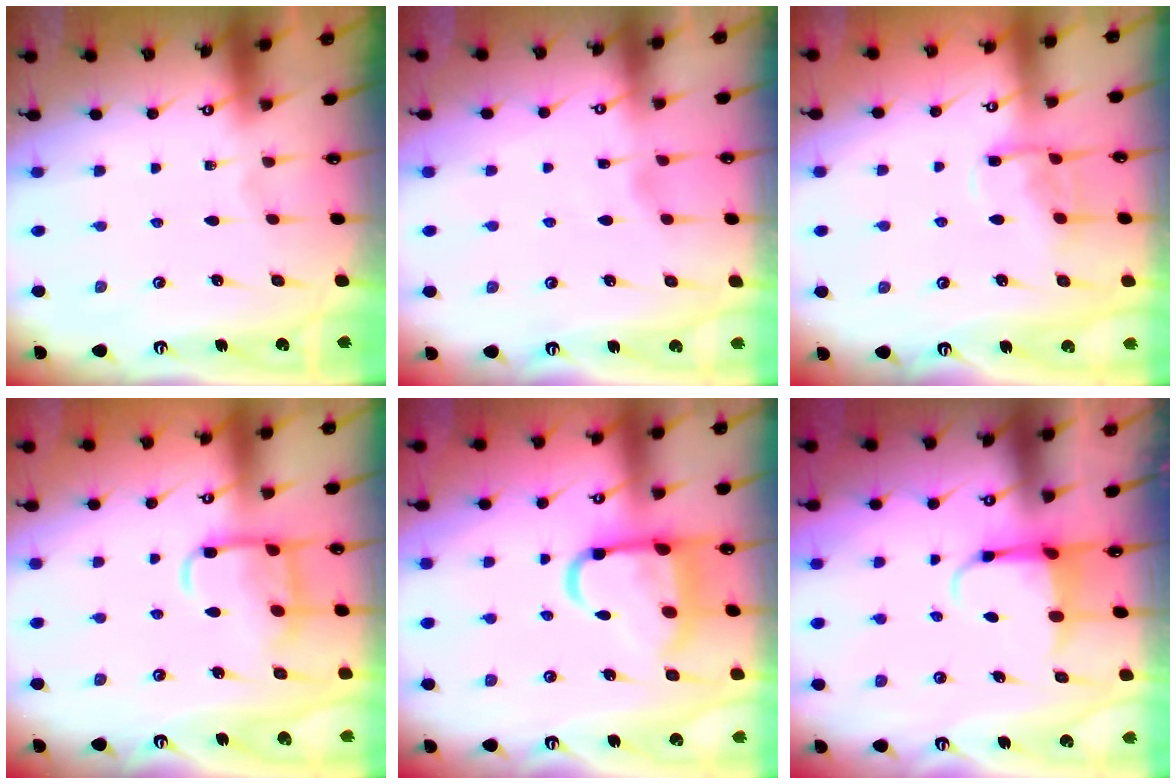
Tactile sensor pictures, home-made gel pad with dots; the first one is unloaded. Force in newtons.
{"total": 3.0, "press": 2.9, "slide": 0.4}
{"total": 9.1, "press": 9.1, "slide": 0.8}
{"total": 13.0, "press": 12.9, "slide": 1.3}
{"total": 13.2, "press": 13.1, "slide": 1.5}
{"total": 4.5, "press": 4.4, "slide": 1.2}